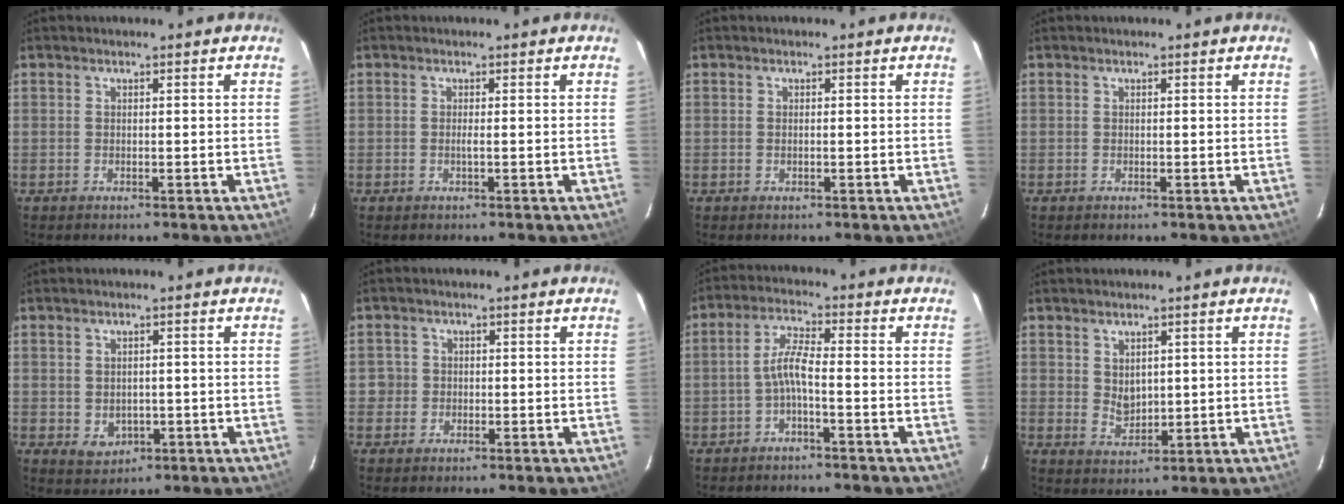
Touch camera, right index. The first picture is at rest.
{"total": 0.8, "force": [-0.1, -0.1, 0.8], "torque": [-0.014, 0.002, -0.002]}
{"total": 0.6, "force": [0.0, 0.2, 0.6], "torque": [-0.010, 0.003, -0.001]}
{"total": 0.0}
{"total": 5.0, "force": [-0.5, 4.3, 2.6], "torque": [-0.052, 0.001, 0.012]}
{"total": 2.9, "force": [-0.7, 2.7, 0.6], "torque": [-0.009, 0.007, -0.012]}
{"total": 4.5, "force": [-2.0, 0.6, 4.0], "torque": [-0.086, 0.014, -0.037]}
{"total": 3.8, "force": [1.4, 2.8, 2.1], "torque": [-0.029, 0.001, 0.034]}